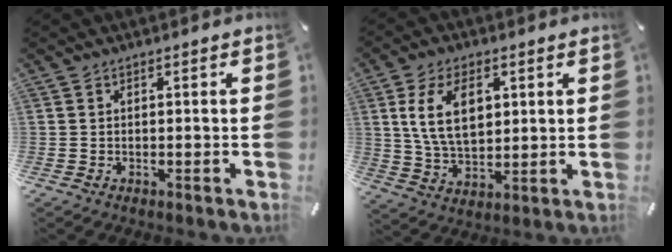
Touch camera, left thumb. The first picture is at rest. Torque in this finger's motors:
{"motor_torque": [0.61, 0.71, 1.42, -1.35, 0.56]}